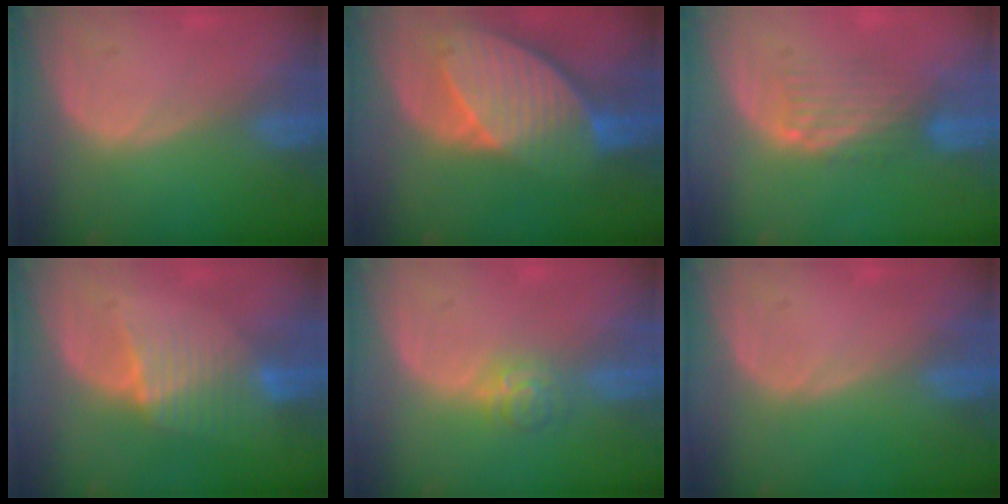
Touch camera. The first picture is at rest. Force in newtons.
{"total": 10.2, "press": 8.9, "slide": 5.0}
{"total": 5.0, "press": 4.3, "slide": 2.6}
{"total": 6.5, "press": 5.7, "slide": 3.2}
{"total": 3.5, "press": 3.5, "slide": 0.2}
{"total": 0.0}